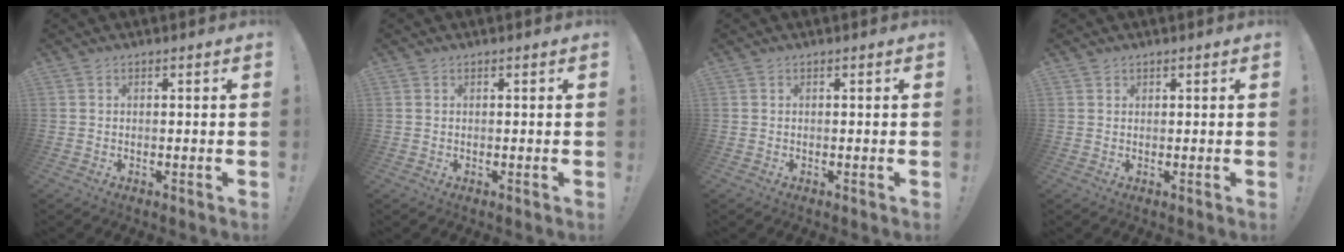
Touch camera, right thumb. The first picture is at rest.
{"total": 0.0}
{"total": 0.0}
{"total": 1.1, "force": [1.0, 0.5, 0.1], "torque": [0.008, -0.005, 0.018]}